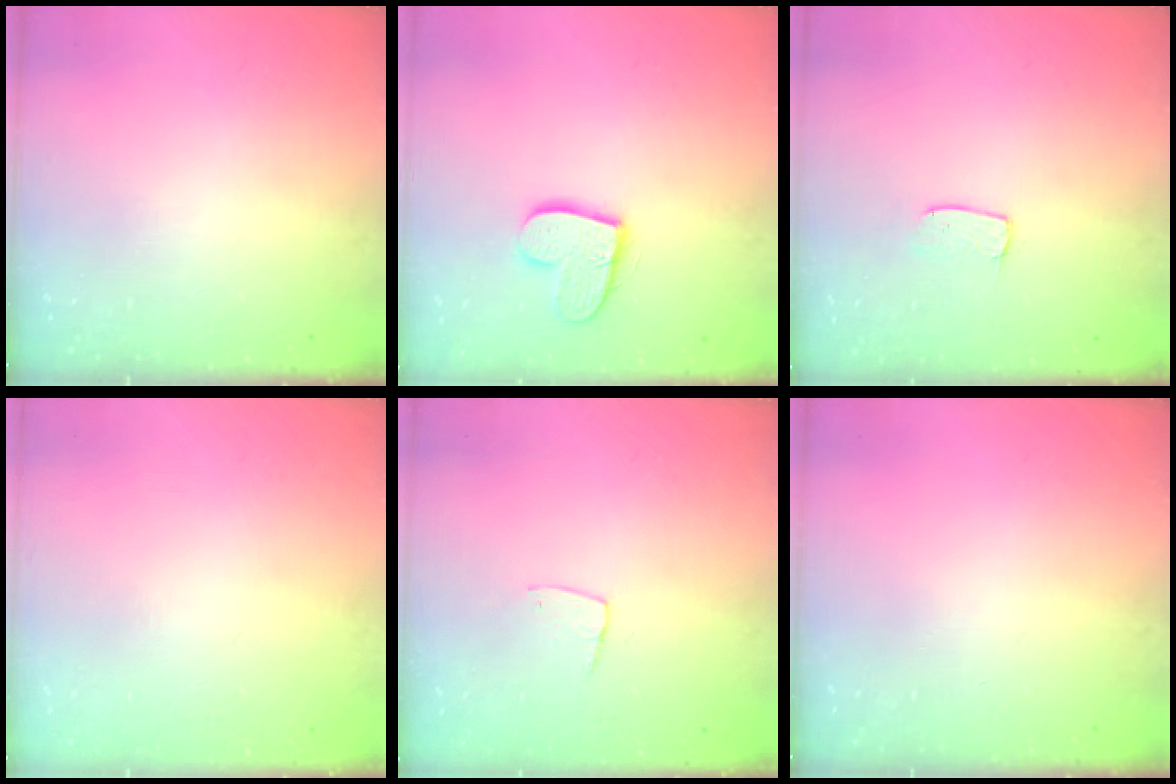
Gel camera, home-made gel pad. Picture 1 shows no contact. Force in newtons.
{"total": 12.0, "press": 11.9, "slide": 0.9}
{"total": 4.0, "press": 4.0, "slide": 0.3}
{"total": 0.0}
{"total": 5.3, "press": 5.3, "slide": 0.3}
{"total": 0.0}